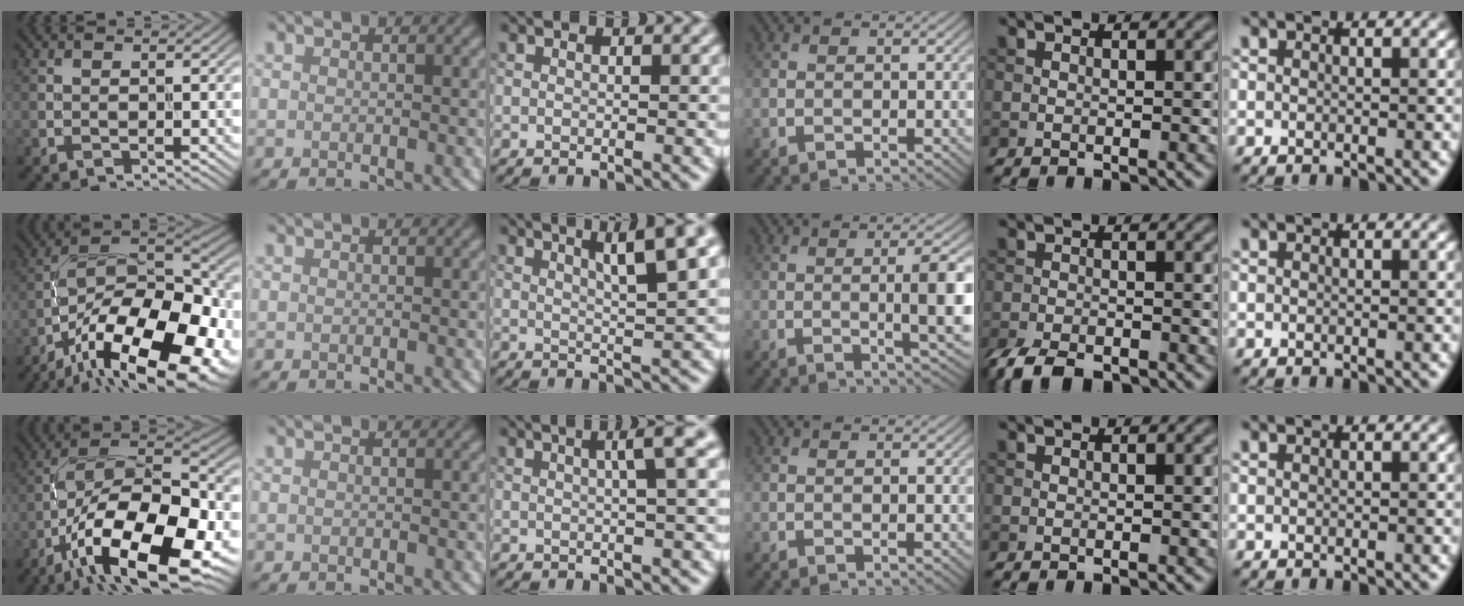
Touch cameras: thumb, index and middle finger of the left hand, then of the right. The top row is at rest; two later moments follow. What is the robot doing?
{"motion": "screw", "object": "medicine bottle"}